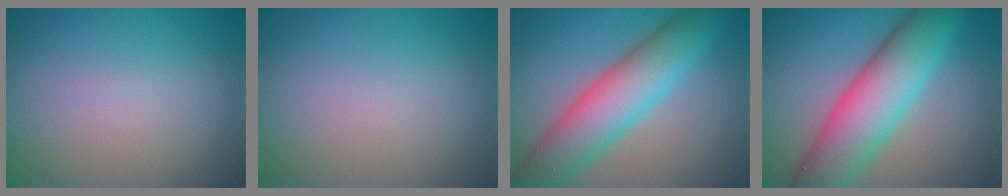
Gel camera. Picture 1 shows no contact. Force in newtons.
{"total": 0.0}
{"total": 8.4, "press": 8.4, "slide": 0.3}
{"total": 9.6, "press": 9.6, "slide": 0.3}